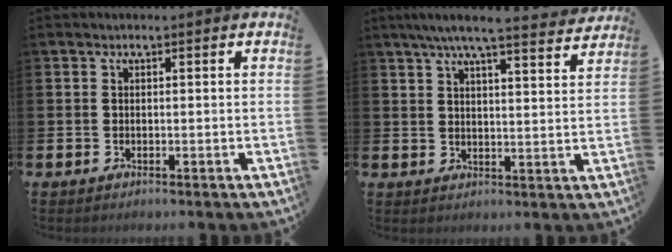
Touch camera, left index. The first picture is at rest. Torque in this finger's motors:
{"motor_torque": [0.86, -1.27, 0.56, 0.21]}